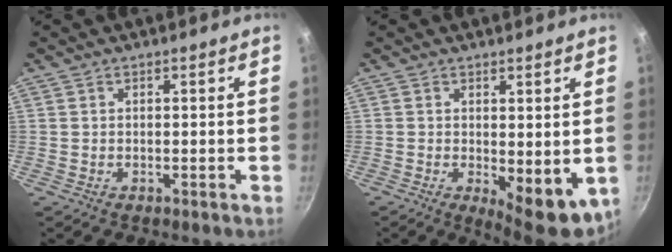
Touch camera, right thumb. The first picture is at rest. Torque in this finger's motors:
{"motor_torque": [-0.29, 0.75, -0.07, 0.10, 0.04]}